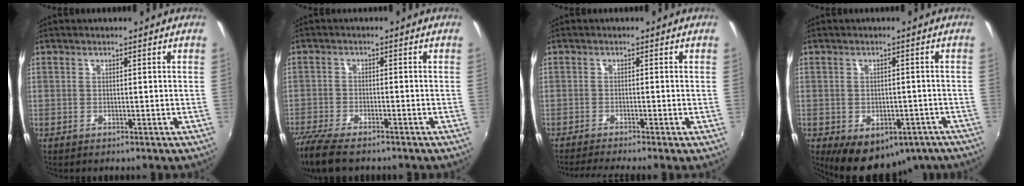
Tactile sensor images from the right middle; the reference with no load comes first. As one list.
[{"total": 11.2, "force": [-9.0, 2.9, 5.9], "torque": [-0.148, -0.044, -0.165]}, {"total": 4.1, "force": [-3.3, -0.8, 2.2], "torque": [-0.049, -0.013, -0.059]}, {"total": 14.0, "force": [-8.5, 8.2, 7.5], "torque": [-0.140, -0.012, -0.093]}]